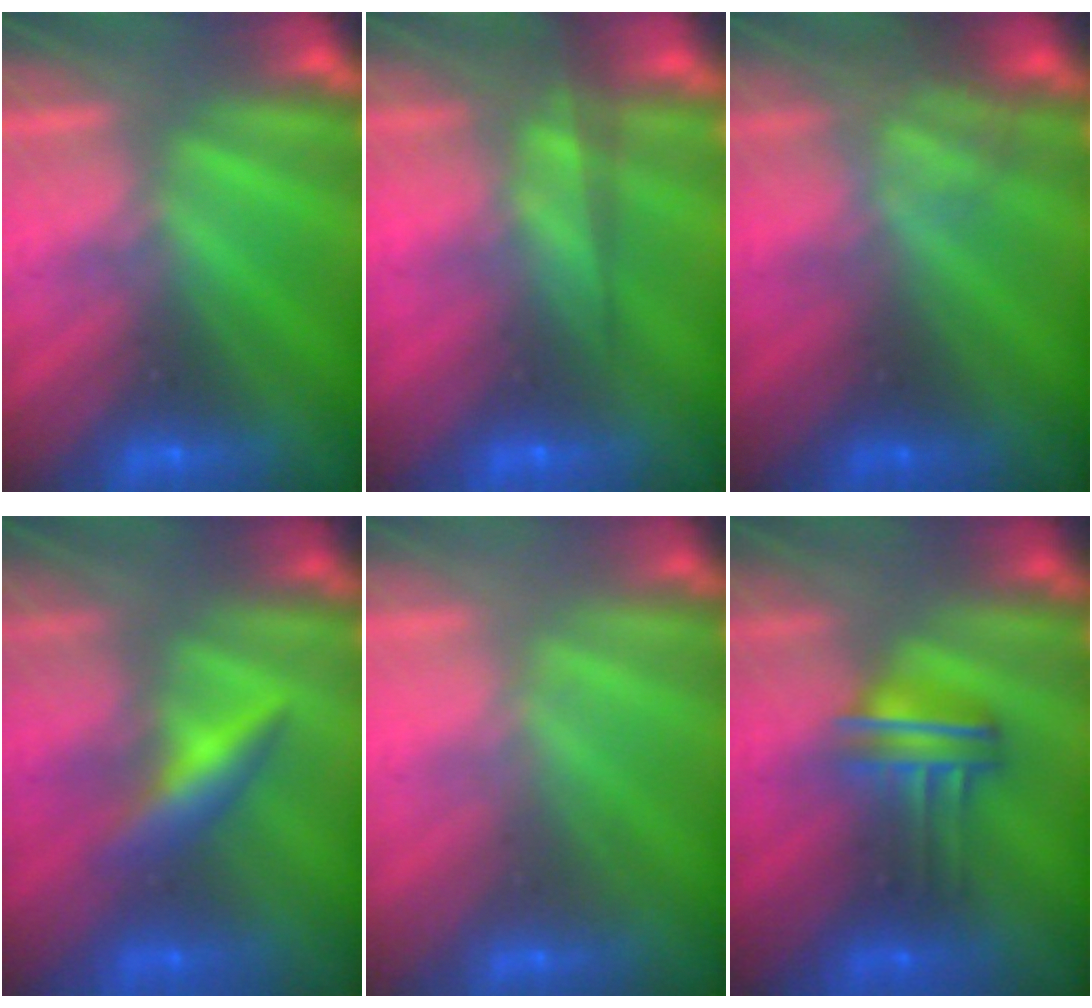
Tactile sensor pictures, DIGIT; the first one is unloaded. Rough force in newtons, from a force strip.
{"total": 7.7}
{"total": 2.4}
{"total": 2.5}
{"total": 2.0}
{"total": 3.8}